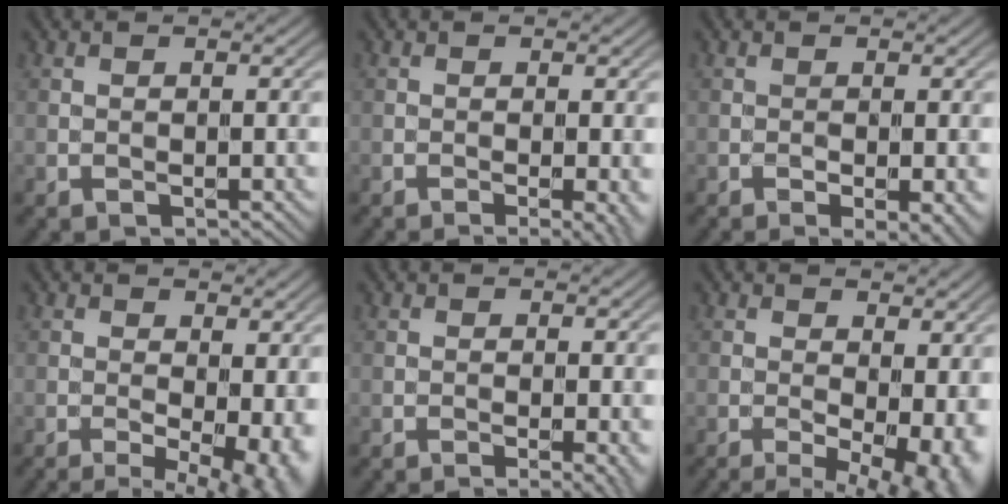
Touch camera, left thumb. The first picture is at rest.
{"total": 3.1, "force": [-0.9, 0.5, 3.0], "torque": [-0.047, -0.007, -0.013]}
{"total": 3.5, "force": [-1.3, 0.9, 3.1], "torque": [-0.050, -0.008, -0.015]}
{"total": 9.2, "force": [-1.9, 3.5, 8.3], "torque": [-0.113, -0.004, -0.019]}
{"total": 2.8, "force": [-0.9, 0.3, 2.6], "torque": [-0.042, -0.005, -0.015]}
{"total": 10.7, "force": [-2.2, 4.5, 9.4], "torque": [-0.125, -0.010, -0.017]}